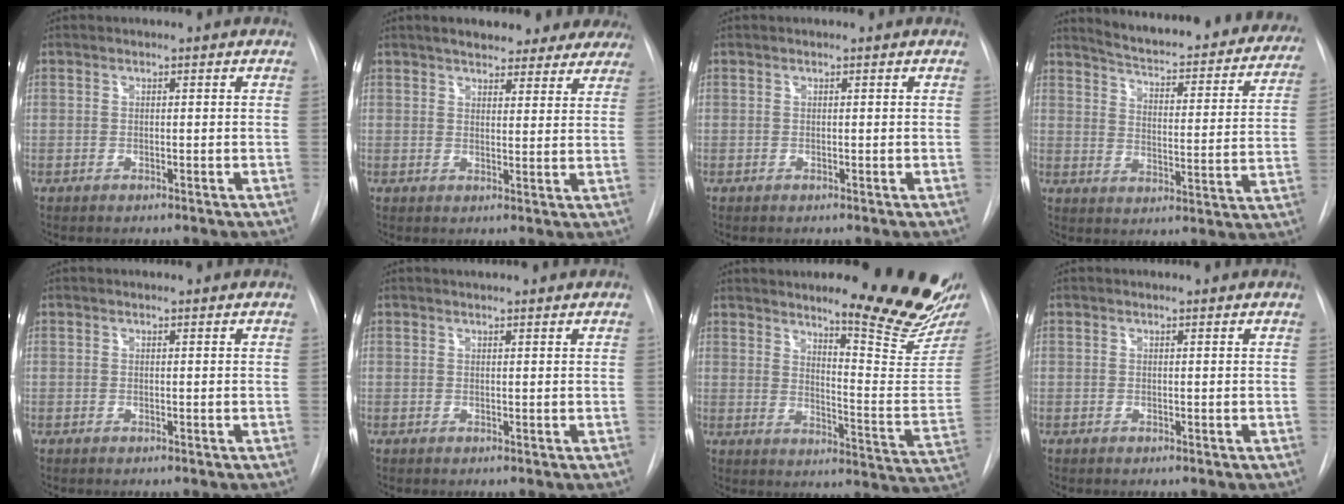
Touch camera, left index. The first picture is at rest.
{"total": 15.5, "force": [13.3, 5.5, 5.6], "torque": [-0.059, 0.009, 0.154]}
{"total": 0.0}
{"total": 26.8, "force": [24.2, 5.4, 10.1], "torque": [-0.144, -0.074, 0.288]}
{"total": 0.9, "force": [0.9, 0.1, 0.2], "torque": [-0.009, 0.006, 0.009]}
{"total": 4.5, "force": [4.1, 0.6, 1.8], "torque": [-0.024, 0.018, 0.046]}
{"total": 17.8, "force": [14.7, 0.5, 10.0], "torque": [-0.128, -0.103, 0.185]}
{"total": 1.5, "force": [1.5, 0.2, 0.3], "torque": [-0.012, 0.008, 0.013]}